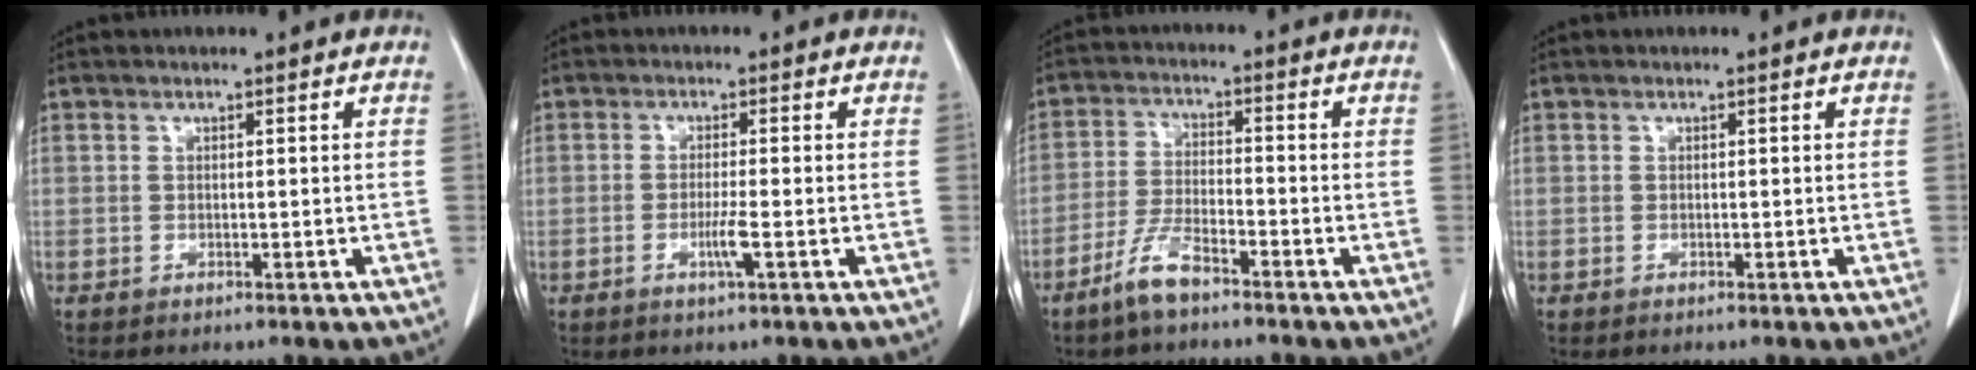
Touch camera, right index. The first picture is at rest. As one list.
[{"total": 2.8, "force": [-1.0, -0.3, 2.6], "torque": [-0.050, -0.006, -0.019]}, {"total": 5.8, "force": [-4.4, 1.1, 3.6], "torque": [-0.084, -0.006, -0.088]}, {"total": 0.0}]